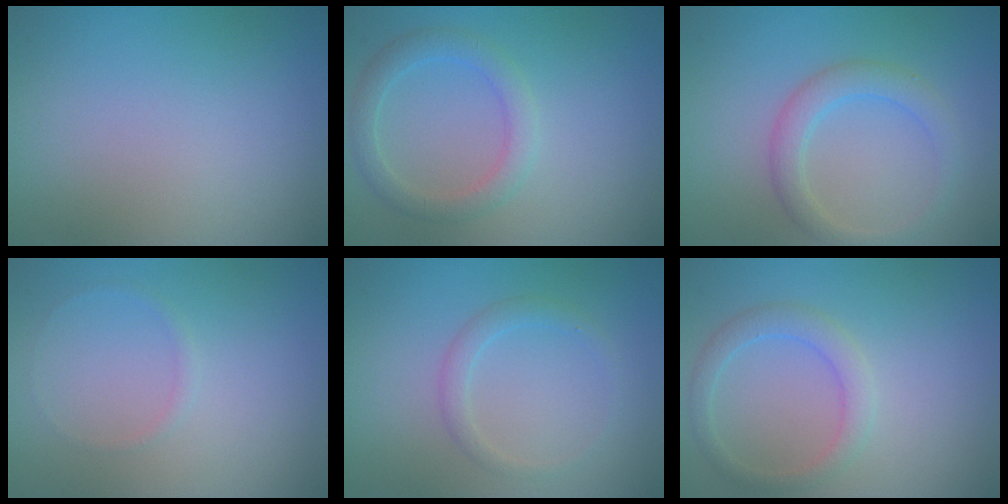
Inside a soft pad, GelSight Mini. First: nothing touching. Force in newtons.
{"total": 2.7, "press": 2.7, "slide": 0.2}
{"total": 2.8, "press": 2.8, "slide": 0.1}
{"total": 0.7, "press": 0.7, "slide": 0.1}
{"total": 1.5, "press": 1.5, "slide": 0.1}
{"total": 2.3, "press": 2.3, "slide": 0.2}